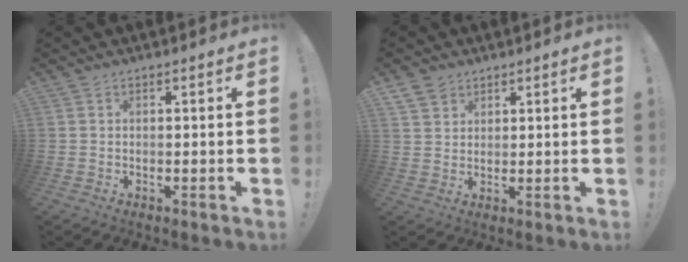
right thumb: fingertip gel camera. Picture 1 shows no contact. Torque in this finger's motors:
{"motor_torque": [0.01, 0.01, -0.10, 0.61, 0.14]}